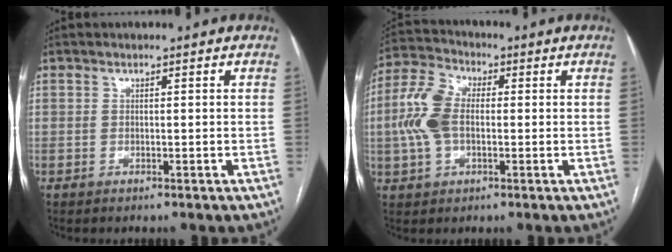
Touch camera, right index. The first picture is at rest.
{"total": 9.0, "force": [-0.2, 5.2, 7.4], "torque": [-0.186, 0.025, -0.007]}